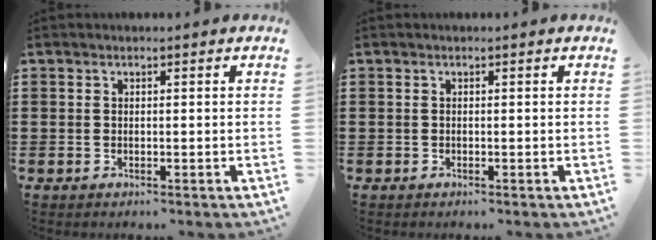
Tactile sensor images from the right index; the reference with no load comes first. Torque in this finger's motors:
{"motor_torque": [-0.37, 0.13, 0.00, -0.01]}